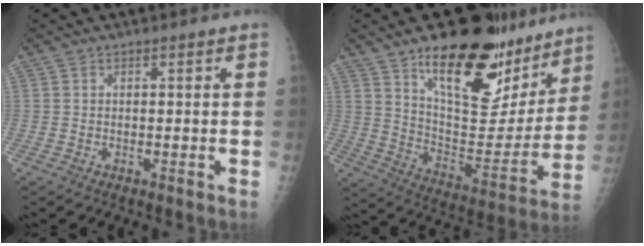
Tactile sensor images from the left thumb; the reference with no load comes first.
{"total": 26.9, "force": [17.1, 11.7, 17.1], "torque": [-0.199, -0.078, 0.267]}